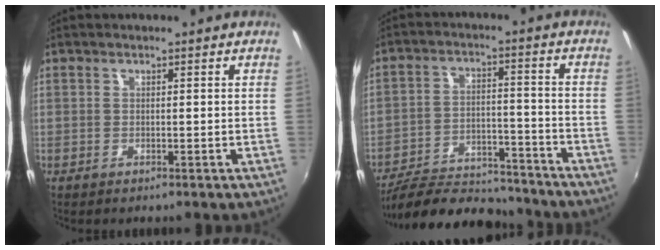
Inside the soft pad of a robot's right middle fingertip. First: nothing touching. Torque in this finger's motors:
{"motor_torque": [0.94, -1.20, 0.13, 0.09]}